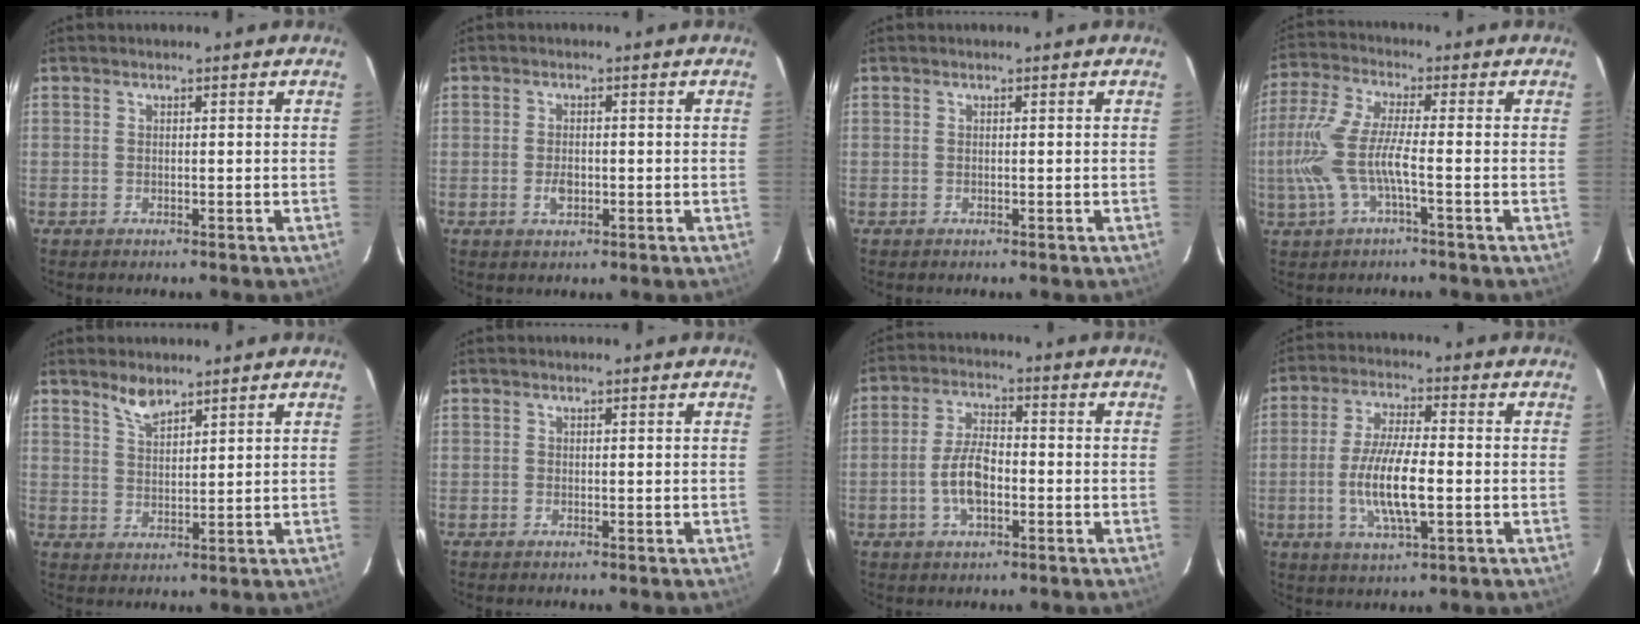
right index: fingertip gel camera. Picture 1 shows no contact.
{"total": 2.9, "force": [-0.8, 1.6, 2.3], "torque": [-0.043, 0.000, -0.012]}
{"total": 0.0}
{"total": 10.2, "force": [-2.7, 1.6, 9.7], "torque": [-0.215, -0.006, -0.049]}
{"total": 4.0, "force": [3.4, 1.2, 1.9], "torque": [-0.034, 0.004, 0.065]}
{"total": 0.0}
{"total": 7.1, "force": [-2.1, 3.1, 6.1], "torque": [-0.124, 0.008, -0.036]}
{"total": 10.9, "force": [-2.1, 2.7, 10.3], "torque": [-0.204, -0.006, -0.041]}